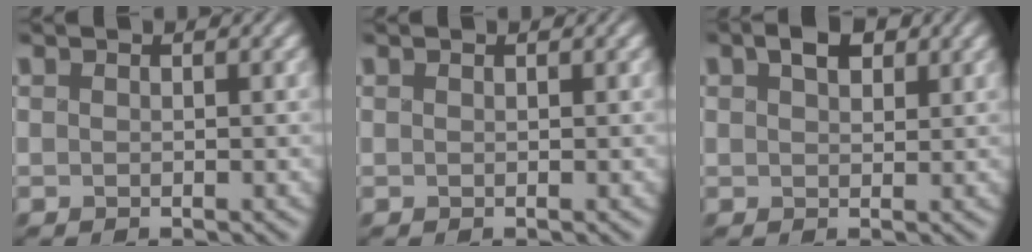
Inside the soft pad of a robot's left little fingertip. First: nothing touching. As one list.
[{"total": 0.0}, {"total": 3.1, "force": [1.4, 1.8, 2.1], "torque": [-0.038, 0.000, 0.013]}]